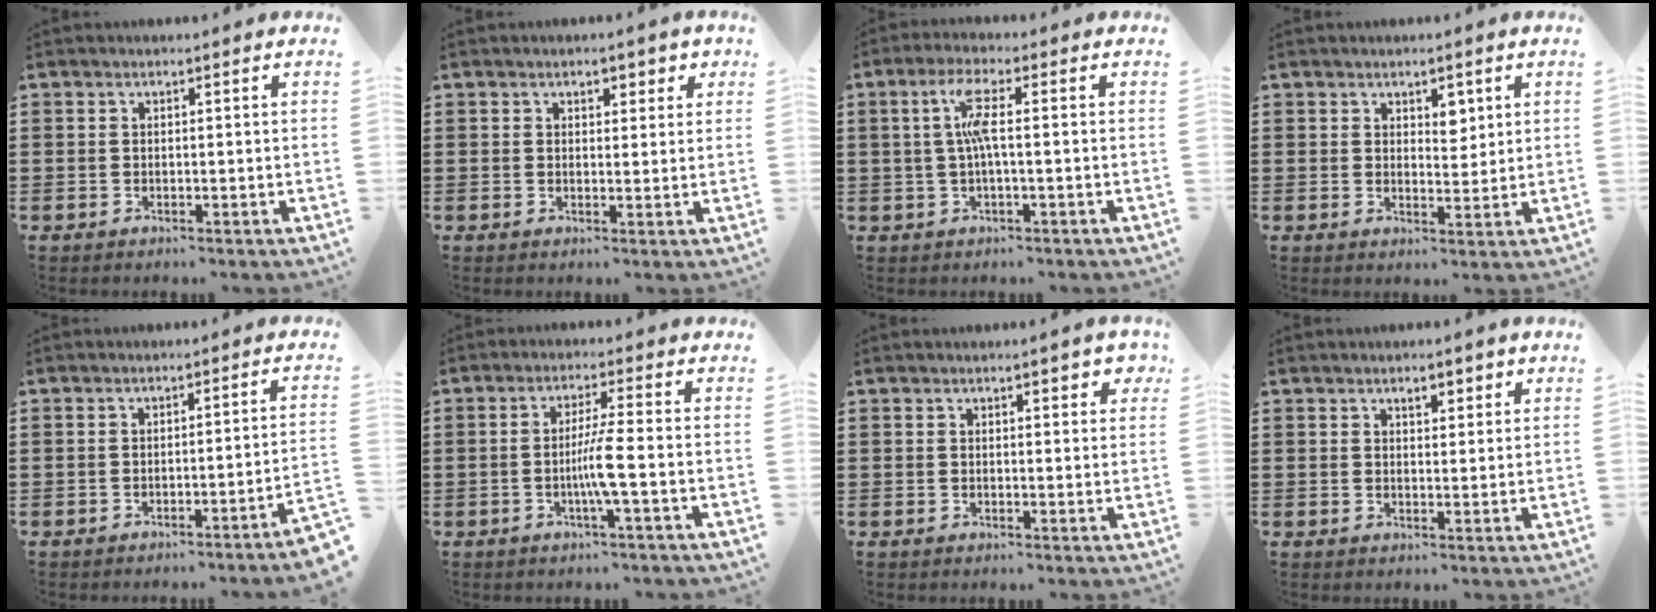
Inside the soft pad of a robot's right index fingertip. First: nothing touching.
{"total": 2.1, "force": [1.4, 1.3, 0.9], "torque": [-0.016, 0.007, 0.023]}
{"total": 5.0, "force": [0.1, 0.6, 5.0], "torque": [-0.109, -0.003, -0.007]}
{"total": 3.1, "force": [1.9, 1.8, 1.7], "torque": [-0.022, 0.002, 0.031]}
{"total": 2.2, "force": [-1.9, -0.5, 1.0], "torque": [-0.019, -0.001, -0.039]}
{"total": 4.8, "force": [-1.3, -0.5, 4.6], "torque": [-0.089, -0.011, -0.030]}
{"total": 2.2, "force": [1.3, 0.8, 1.5], "torque": [-0.017, 0.001, 0.018]}
{"total": 2.5, "force": [1.6, 1.1, 1.7], "torque": [-0.020, 0.000, 0.023]}